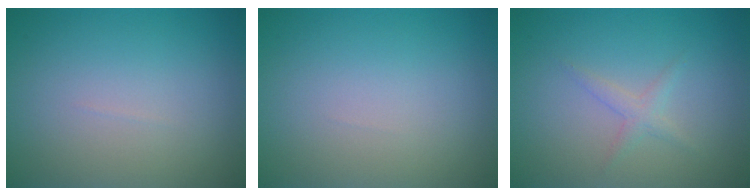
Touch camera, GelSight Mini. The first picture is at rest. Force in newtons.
{"total": 0.0}
{"total": 1.3, "press": 1.3, "slide": 0.1}